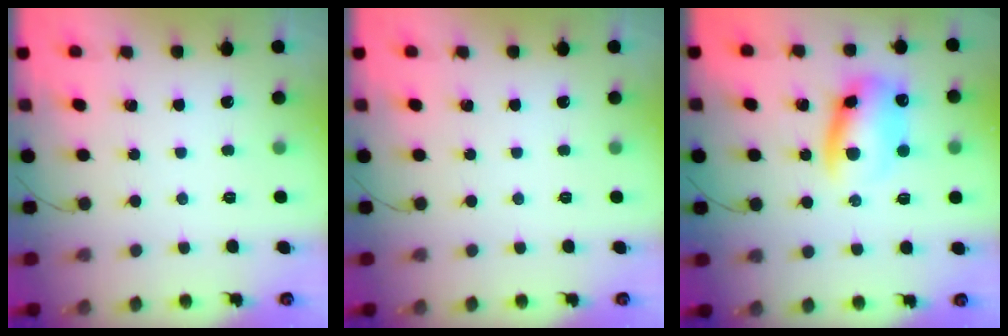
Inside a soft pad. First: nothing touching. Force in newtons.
{"total": 0.0}
{"total": 11.5, "press": 11.3, "slide": 1.7}